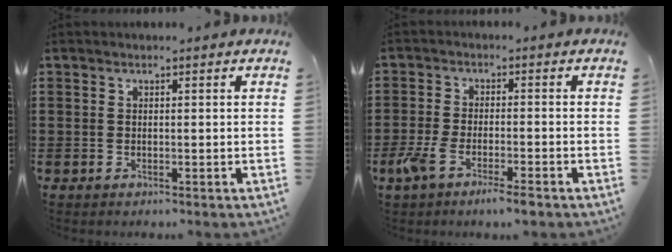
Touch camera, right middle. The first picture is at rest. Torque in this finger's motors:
{"motor_torque": [1.44, -0.69, 0.41, 0.09]}